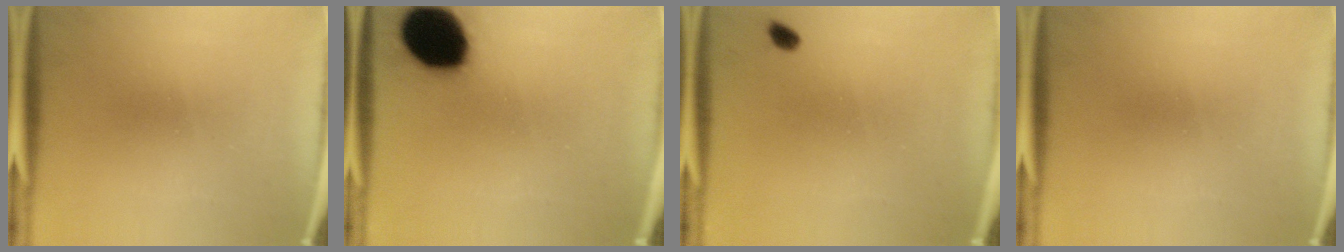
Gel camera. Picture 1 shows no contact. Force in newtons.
{"total": 19.1}
{"total": 1.3}
{"total": 0.0}